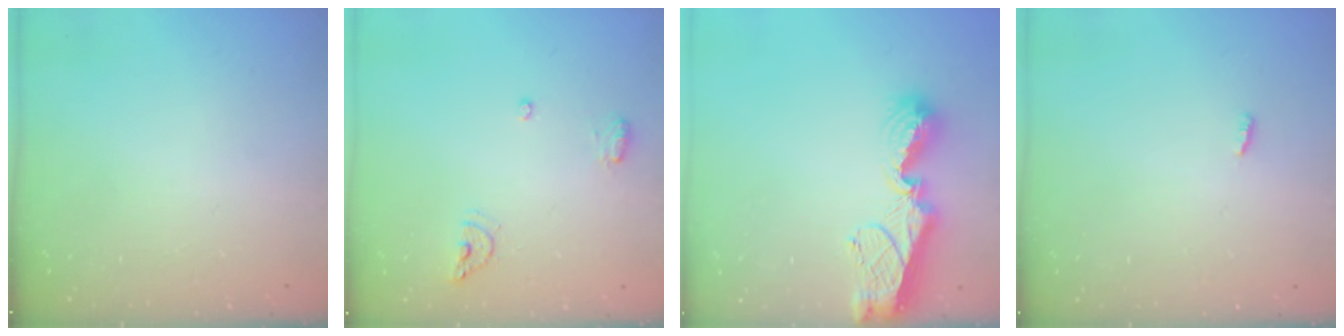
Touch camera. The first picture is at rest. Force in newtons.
{"total": 6.8, "press": 6.7, "slide": 1.2}
{"total": 11.7, "press": 11.6, "slide": 1.1}
{"total": 2.8, "press": 2.7, "slide": 0.8}